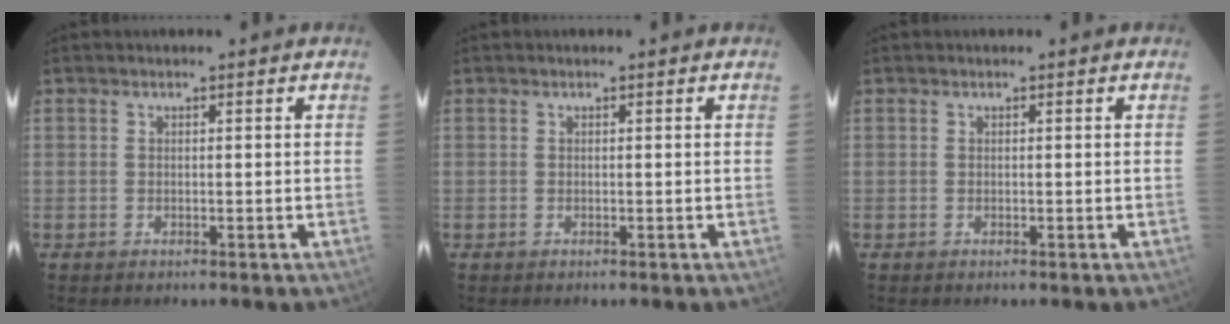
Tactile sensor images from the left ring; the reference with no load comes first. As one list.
[{"total": 0.0}, {"total": 0.0}]